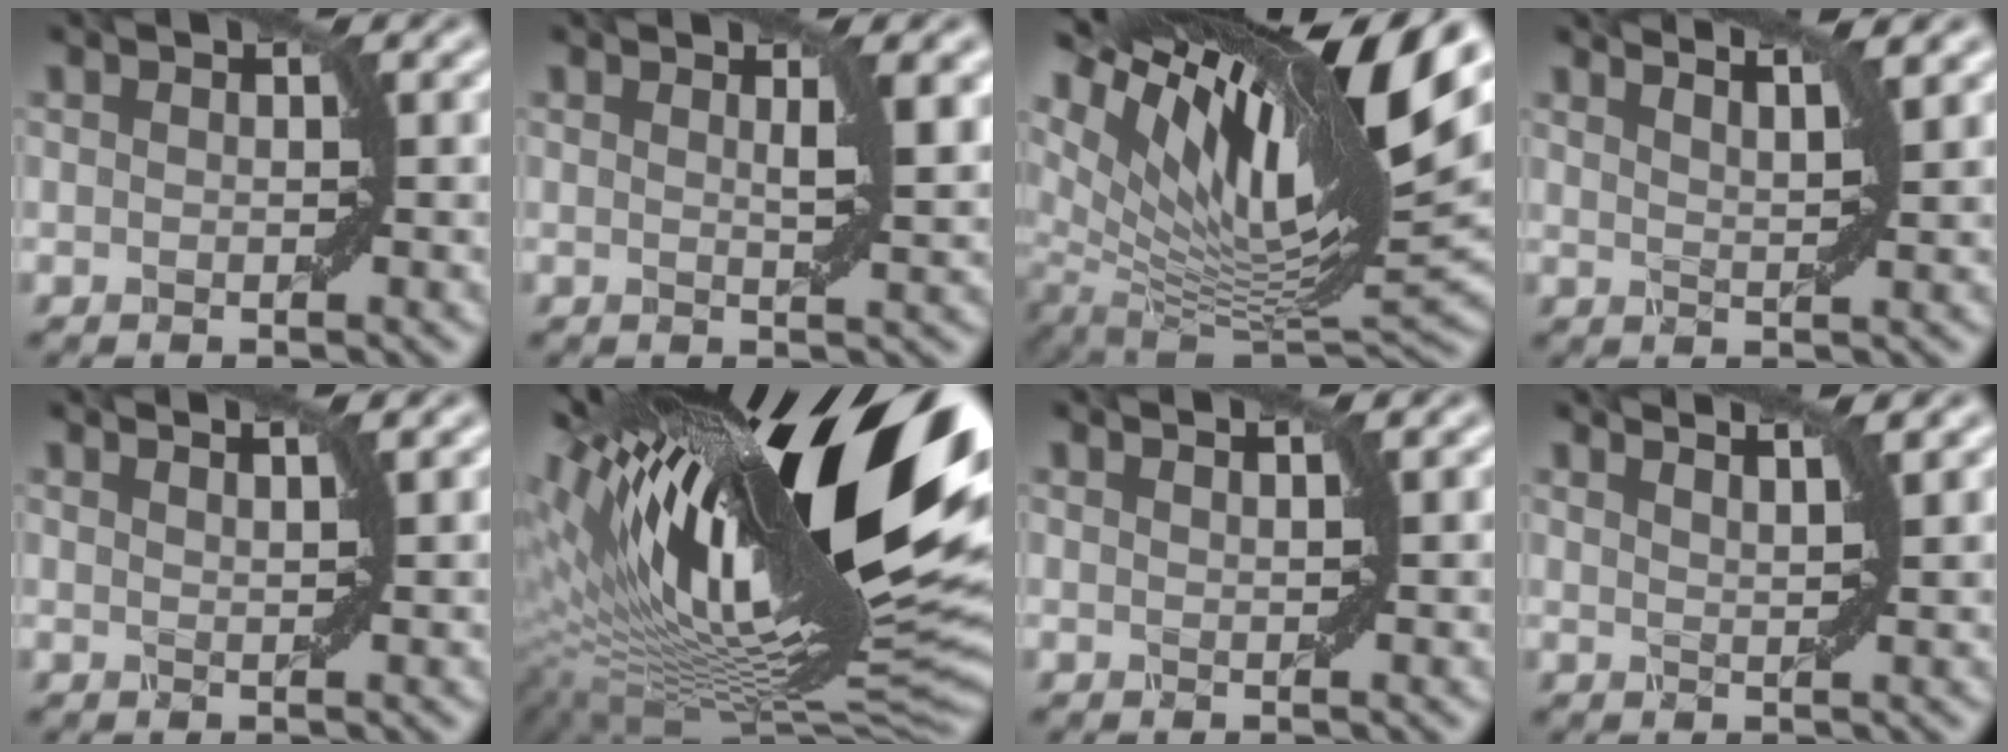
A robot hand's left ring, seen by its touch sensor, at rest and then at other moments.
{"total": 2.4, "force": [1.0, 0.5, 2.1], "torque": [-0.021, 0.000, 0.016]}
{"total": 15.8, "force": [7.3, 4.5, 13.2], "torque": [-0.238, 0.016, 0.139]}
{"total": 4.7, "force": [3.9, 1.0, 2.4], "torque": [-0.012, 0.020, 0.026]}
{"total": 2.9, "force": [2.3, 0.8, 1.6], "torque": [0.005, 0.009, 0.004]}
{"total": 20.7, "force": [6.3, 6.7, 18.5], "torque": [-0.308, 0.023, 0.117]}
{"total": 1.9, "force": [1.5, 0.4, 1.0], "torque": [0.004, -0.002, 0.005]}
{"total": 4.1, "force": [3.4, 1.0, 2.2], "torque": [-0.004, 0.018, 0.017]}